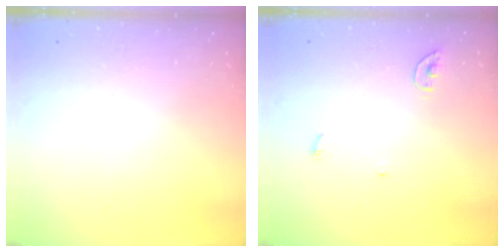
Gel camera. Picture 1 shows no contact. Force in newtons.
{"total": 3.6, "press": 3.5, "slide": 0.4}